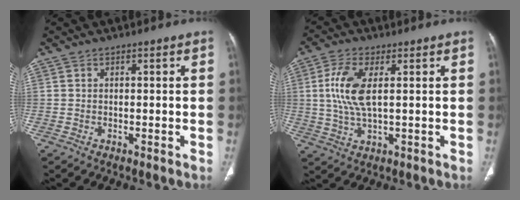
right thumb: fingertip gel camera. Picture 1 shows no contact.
{"total": 8.5, "force": [1.5, 3.5, 7.6], "torque": [-0.174, -0.003, 0.030]}